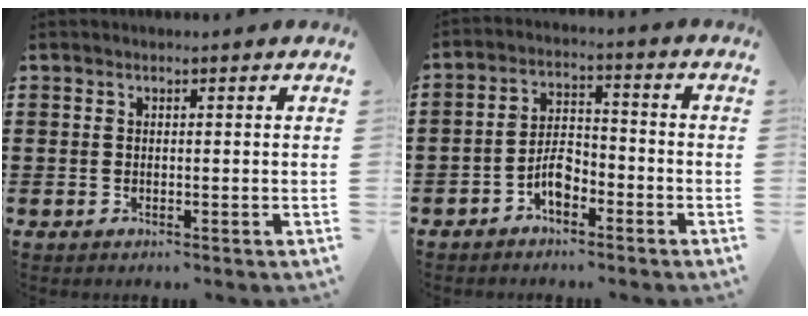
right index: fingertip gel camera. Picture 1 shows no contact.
{"total": 5.1, "force": [-2.8, 2.5, 3.4], "torque": [-0.072, 0.007, -0.056]}